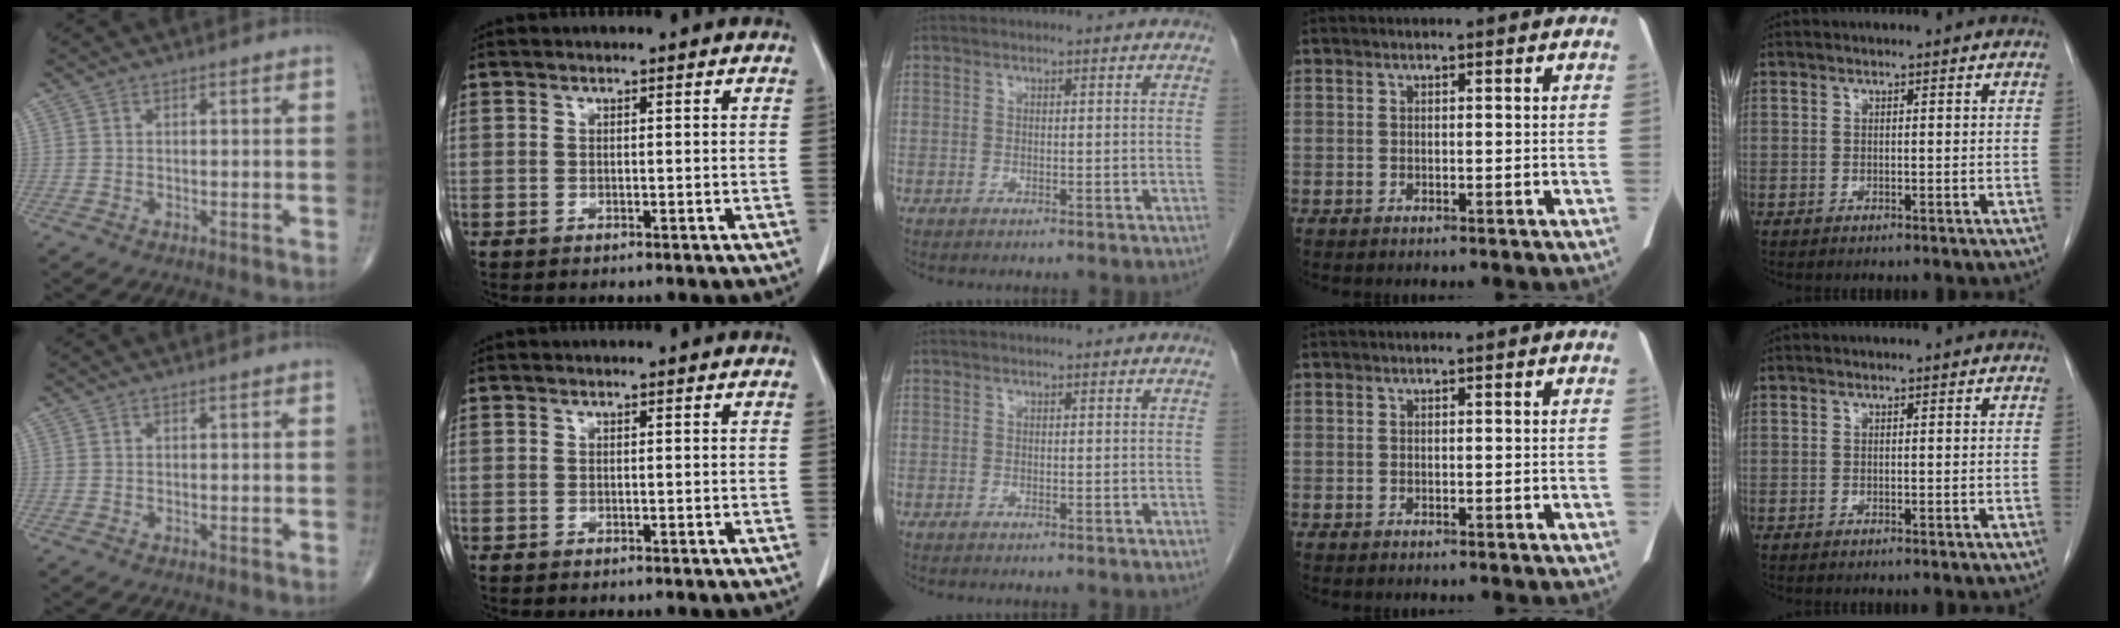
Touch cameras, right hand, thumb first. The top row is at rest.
{}